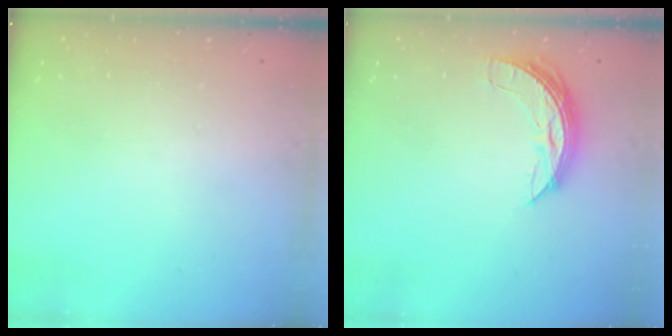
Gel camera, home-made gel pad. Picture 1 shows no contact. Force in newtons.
{"total": 6.8, "press": 6.8, "slide": 0.4}